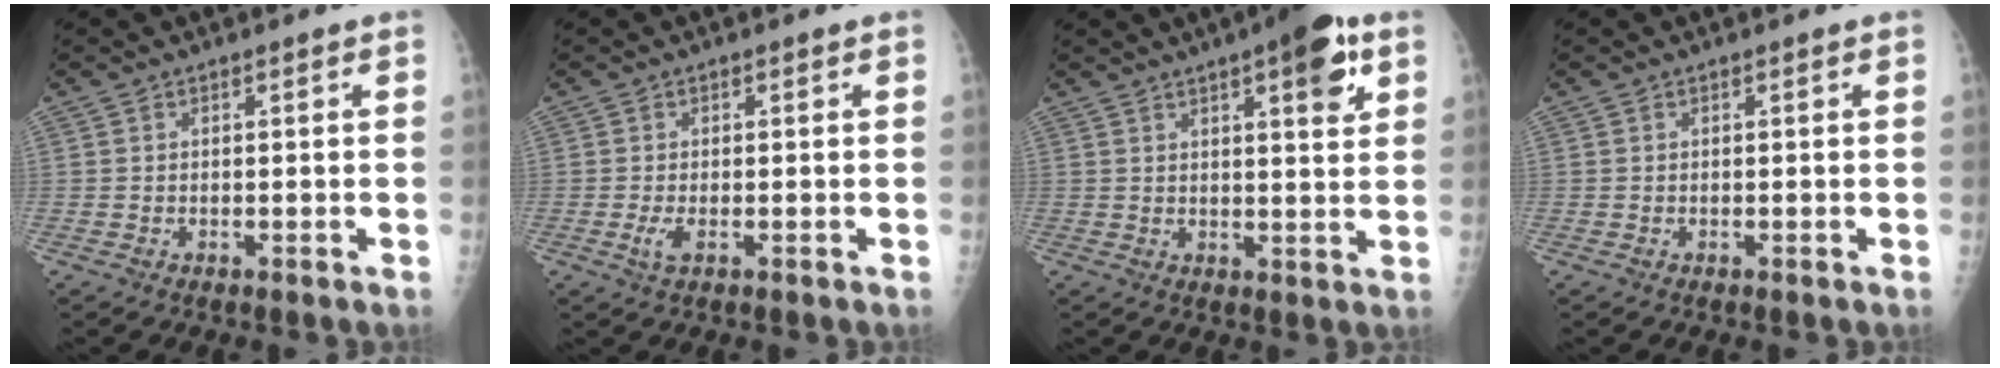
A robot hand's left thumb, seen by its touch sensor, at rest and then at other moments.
{"total": 2.0, "force": [-0.6, 0.7, 1.8], "torque": [-0.047, -0.007, -0.011]}
{"total": 9.8, "force": [4.9, 2.9, 8.0], "torque": [-0.091, -0.015, 0.061]}
{"total": 0.0}